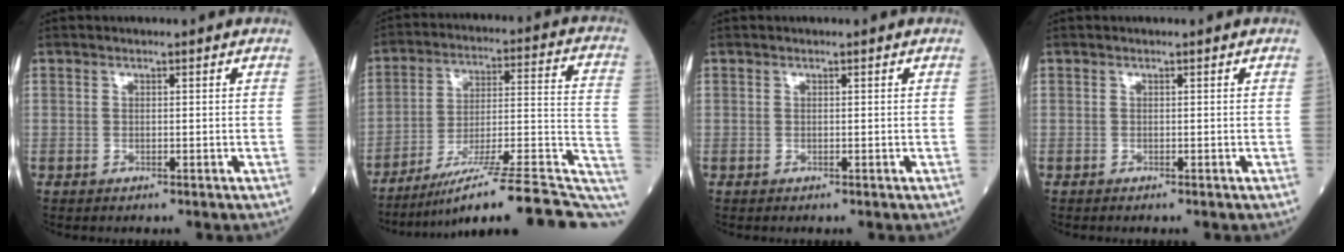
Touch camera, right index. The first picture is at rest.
{"total": 23.7, "force": [-17.3, 2.0, 16.0], "torque": [-0.163, 0.015, -0.260]}
{"total": 0.0}
{"total": 0.0}